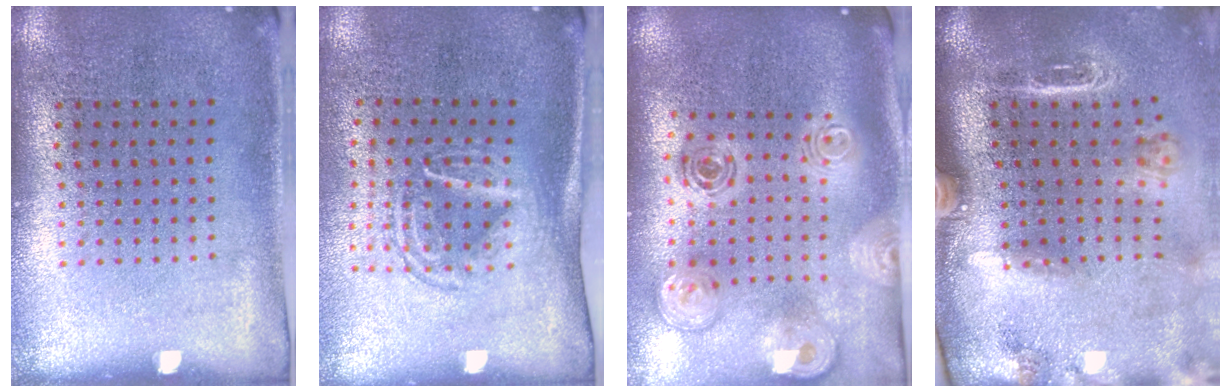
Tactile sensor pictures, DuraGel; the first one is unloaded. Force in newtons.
{"total": 1.6, "press": 1.2, "slide": 1.1}
{"total": 2.1, "press": 1.7, "slide": 1.3}
{"total": 2.8, "press": 2.0, "slide": 2.0}